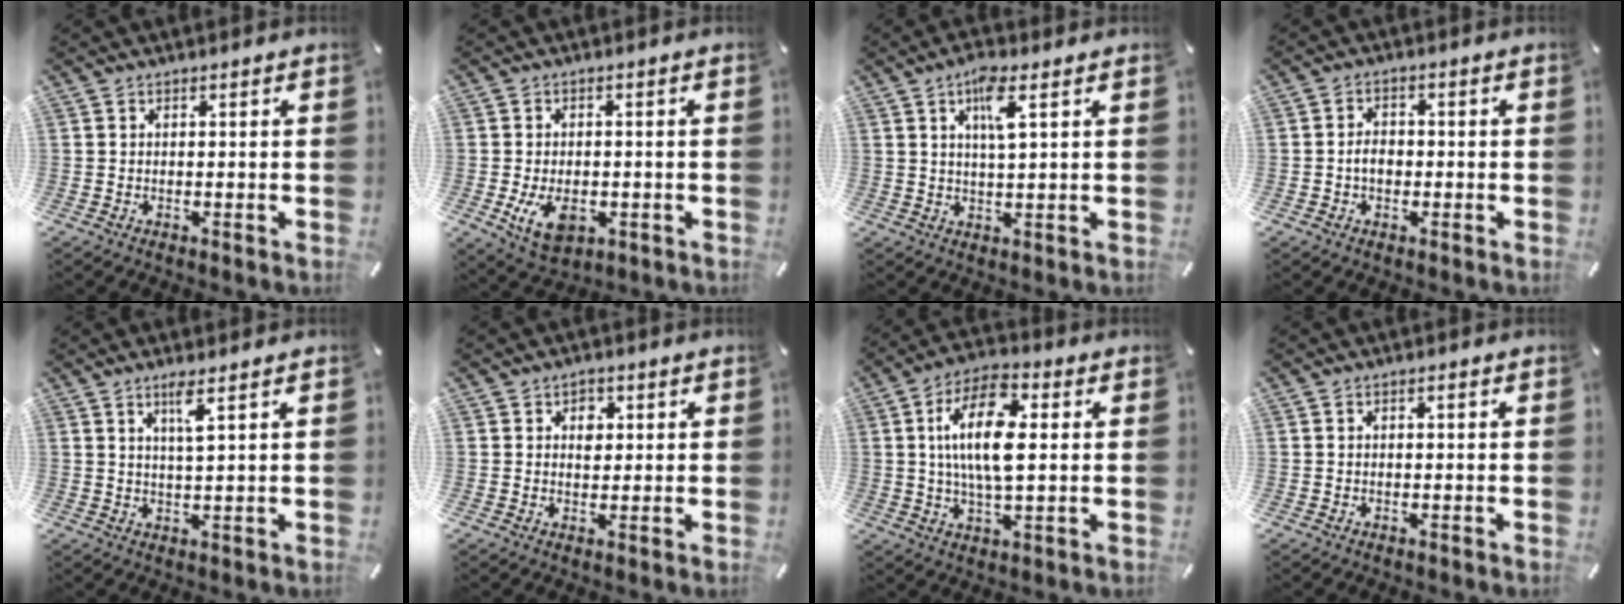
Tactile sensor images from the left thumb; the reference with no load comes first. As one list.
[{"total": 8.0, "force": [-2.1, 5.3, 5.6], "torque": [-0.104, 0.000, -0.038]}, {"total": 6.6, "force": [2.9, 1.5, 5.8], "torque": [-0.113, 0.002, 0.046]}, {"total": 3.7, "force": [-0.8, 2.7, 2.4], "torque": [-0.043, 0.008, -0.015]}, {"total": 3.8, "force": [2.0, -0.1, 3.2], "torque": [-0.068, -0.002, 0.032]}, {"total": 3.4, "force": [0.8, 2.7, 1.8], "torque": [-0.008, -0.005, 0.005]}, {"total": 14.1, "force": [2.4, 6.4, 12.3], "torque": [-0.250, 0.002, 0.039]}, {"total": 0.8, "force": [-0.2, 0.5, 0.6], "torque": [-0.010, 0.003, -0.005]}]